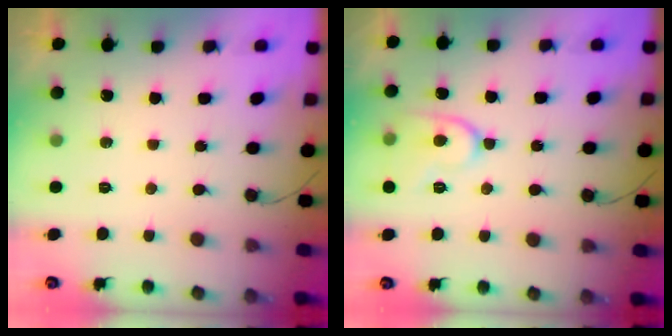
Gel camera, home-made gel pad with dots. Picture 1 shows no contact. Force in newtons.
{"total": 9.7, "press": 9.7, "slide": 0.1}